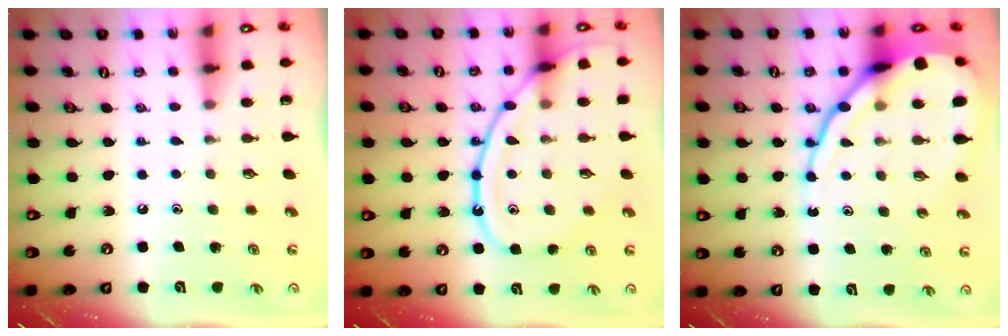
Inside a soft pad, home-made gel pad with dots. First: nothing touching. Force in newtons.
{"total": 16.8, "press": 16.7, "slide": 1.4}
{"total": 16.7, "press": 16.6, "slide": 1.6}